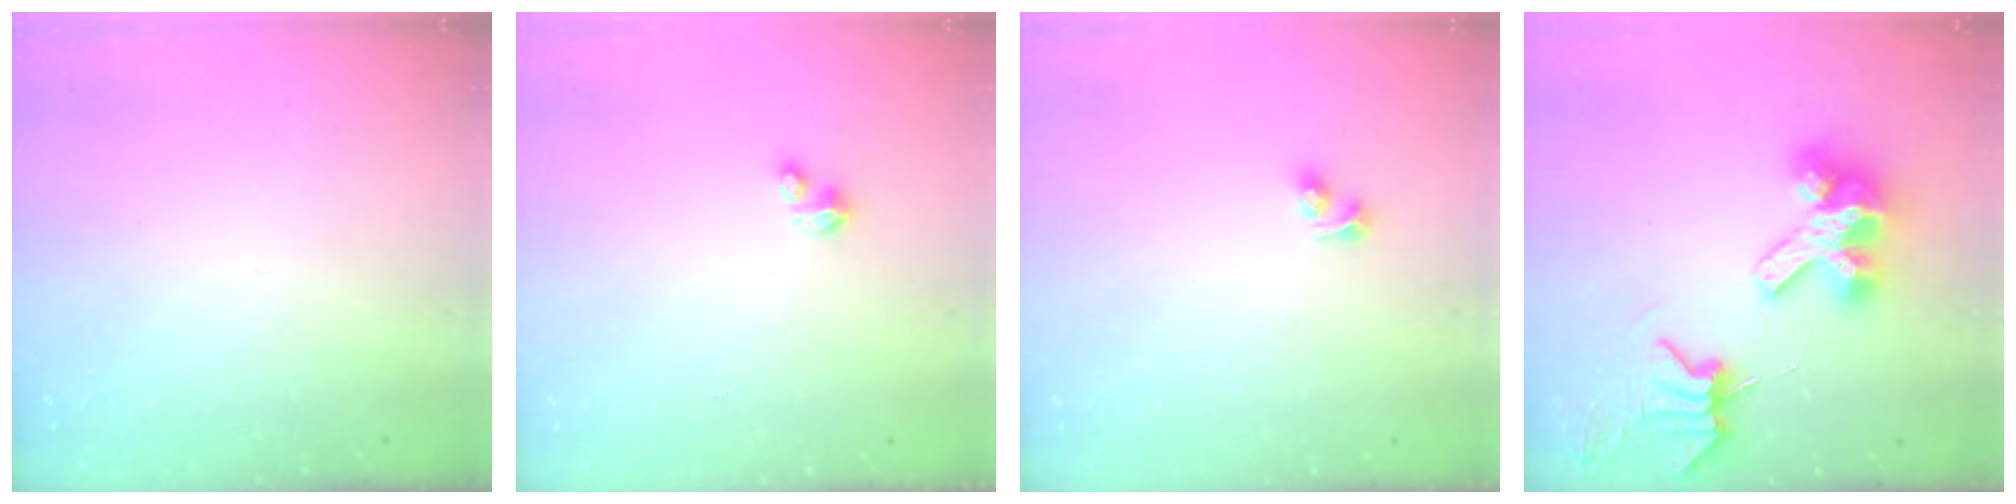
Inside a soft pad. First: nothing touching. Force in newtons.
{"total": 2.1, "press": 2.0, "slide": 0.5}
{"total": 3.5, "press": 3.0, "slide": 1.8}
{"total": 9.1, "press": 9.0, "slide": 1.3}